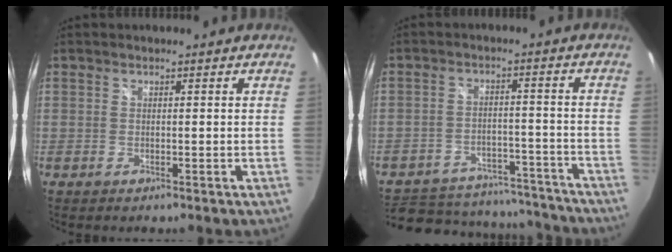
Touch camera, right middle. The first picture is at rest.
{"total": 23.1, "force": [-18.5, 10.5, 9.1], "torque": [-0.202, 0.012, -0.222]}